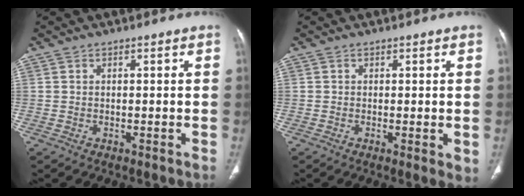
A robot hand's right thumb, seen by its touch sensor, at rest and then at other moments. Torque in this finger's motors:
{"motor_torque": [-0.46, 0.25, -0.49, 0.06, 0.01]}